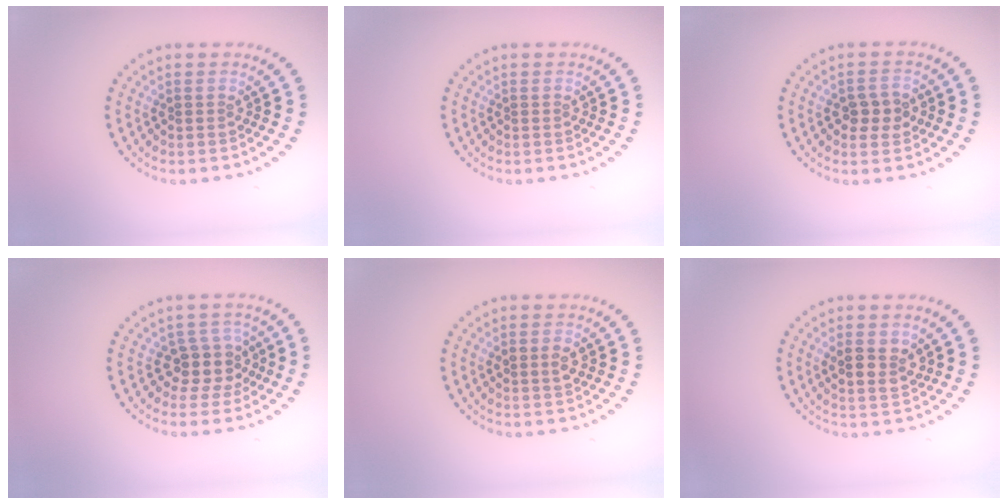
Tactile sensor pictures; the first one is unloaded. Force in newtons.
{"total": 0.0}
{"total": 2.4, "press": 2.4, "slide": 0.2}
{"total": 2.9, "press": 2.3, "slide": 1.6}
{"total": 1.5, "press": 1.5, "slide": 0.2}
{"total": 2.6, "press": 2.5, "slide": 0.8}